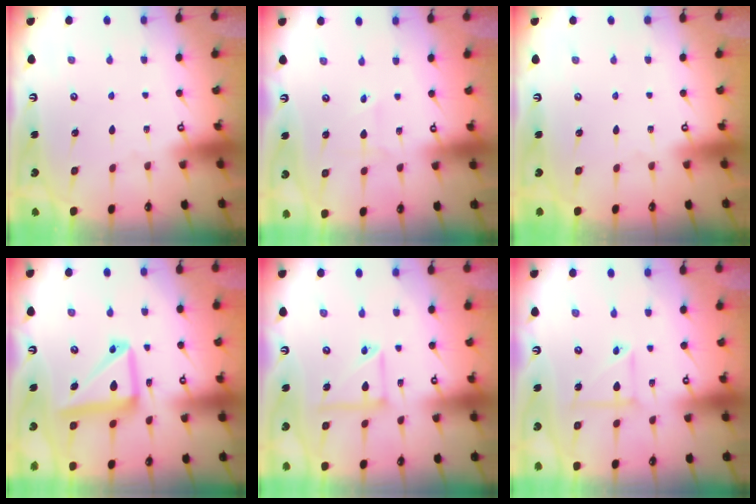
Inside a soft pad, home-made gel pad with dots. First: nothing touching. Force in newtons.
{"total": 1.6, "press": 1.3, "slide": 0.9}
{"total": 0.0}
{"total": 17.2, "press": 17.1, "slide": 1.9}
{"total": 9.0, "press": 9.0, "slide": 0.7}
{"total": 6.3, "press": 6.3, "slide": 0.3}